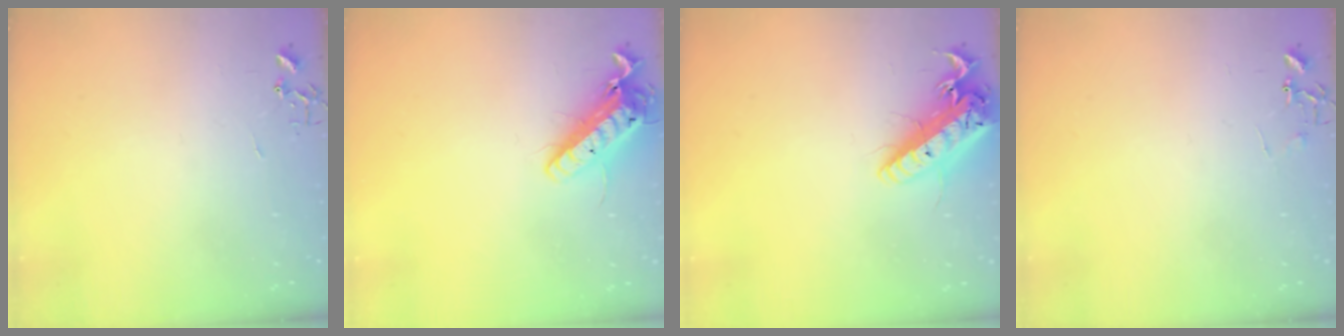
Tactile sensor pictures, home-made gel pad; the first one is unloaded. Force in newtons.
{"total": 15.6, "press": 15.4, "slide": 2.8}
{"total": 19.7, "press": 19.5, "slide": 2.7}
{"total": 5.5, "press": 5.4, "slide": 0.4}